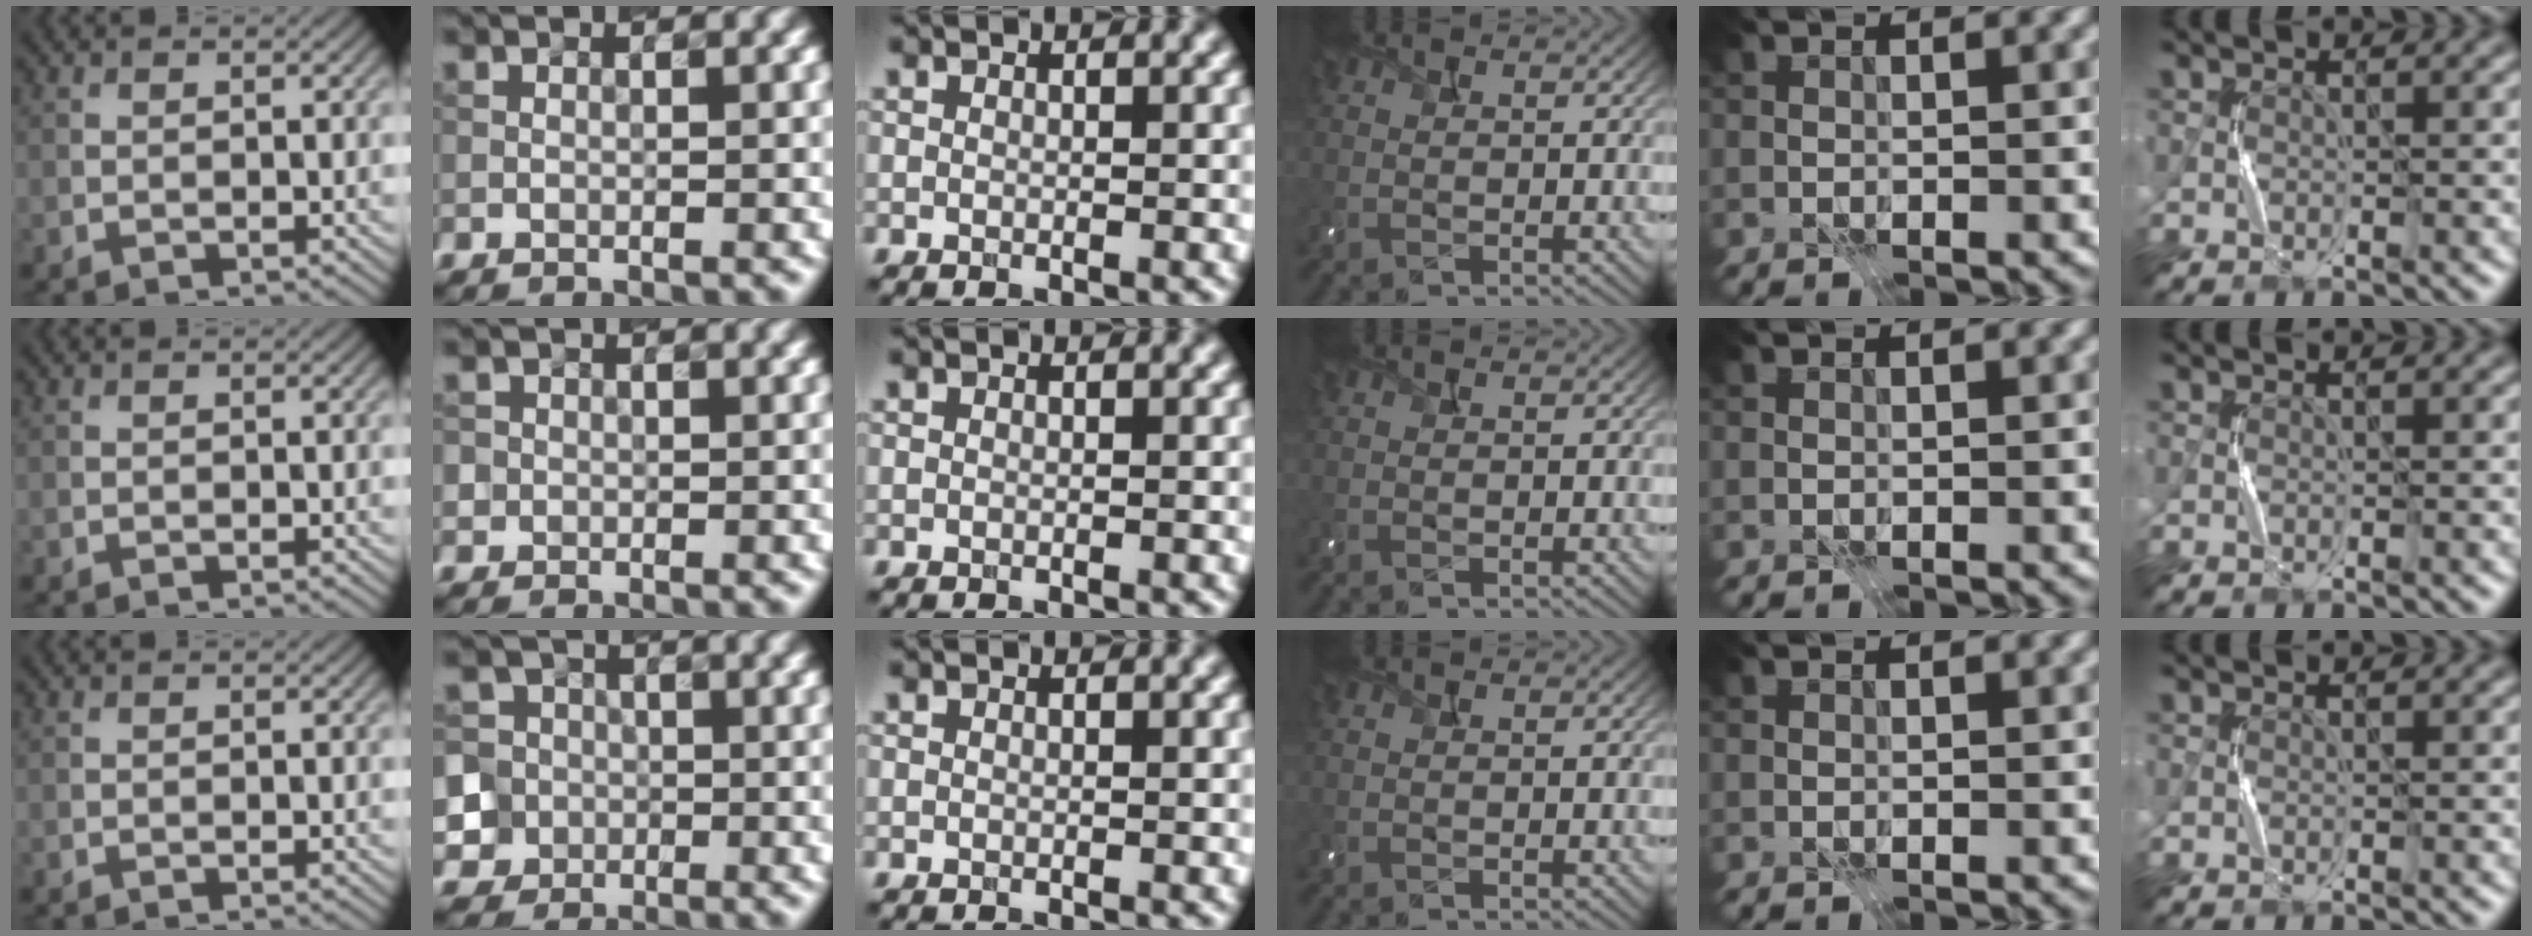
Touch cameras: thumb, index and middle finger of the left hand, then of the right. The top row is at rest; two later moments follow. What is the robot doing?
{"motion": "press", "object": "camera"}